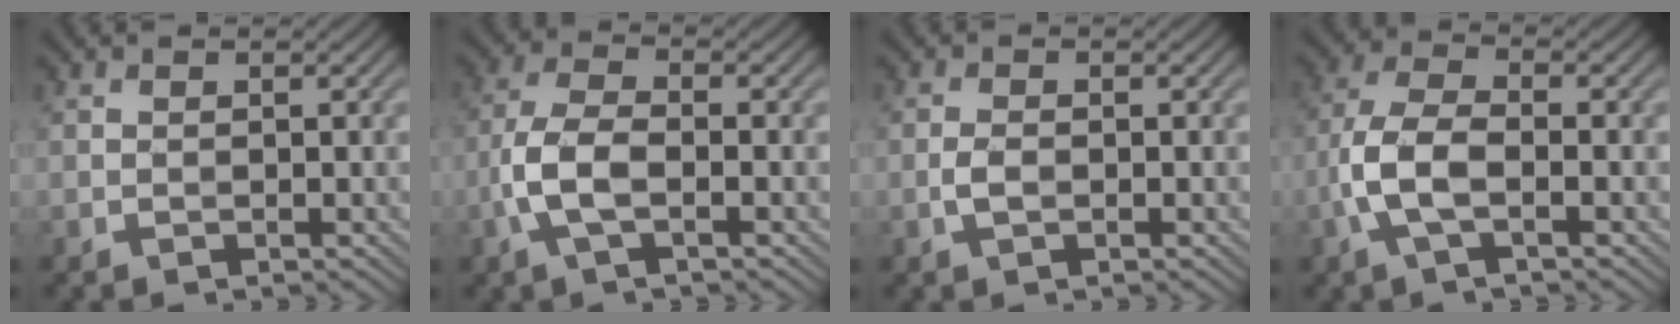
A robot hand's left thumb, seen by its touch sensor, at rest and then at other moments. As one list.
[{"total": 5.5, "force": [-1.9, 2.2, 4.7], "torque": [-0.112, 0.005, -0.046]}, {"total": 1.7, "force": [-0.6, 0.8, 1.4], "torque": [-0.031, 0.003, -0.014]}, {"total": 6.1, "force": [-2.0, 2.4, 5.2], "torque": [-0.123, 0.006, -0.048]}]